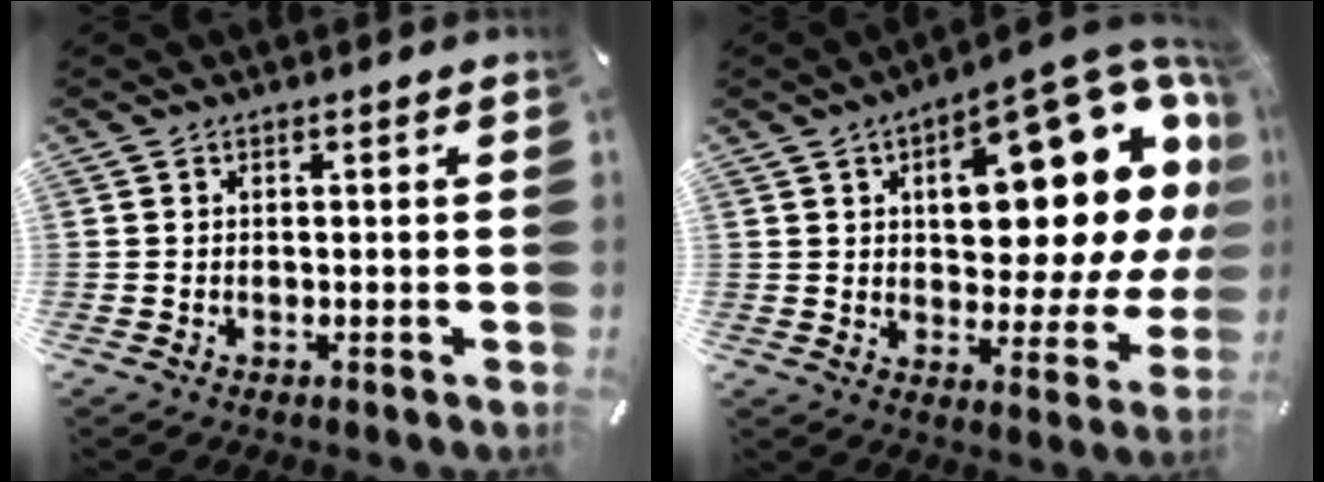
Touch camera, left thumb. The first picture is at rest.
{"total": 23.3, "force": [9.7, 10.6, 18.4], "torque": [-0.227, -0.072, 0.155]}